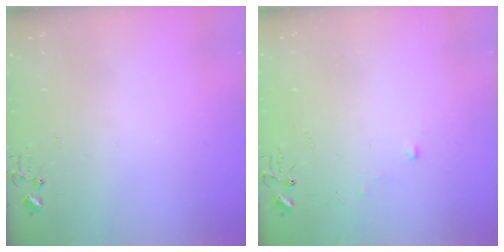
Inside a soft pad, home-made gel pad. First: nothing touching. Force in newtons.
{"total": 5.4, "press": 5.3, "slide": 0.7}